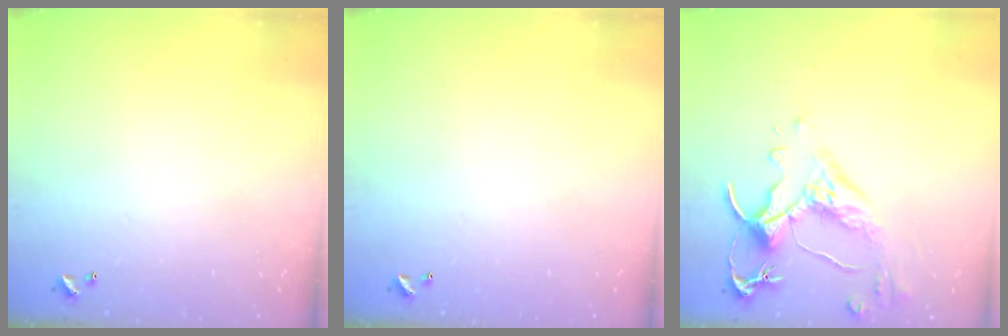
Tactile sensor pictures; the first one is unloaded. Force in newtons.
{"total": 0.0}
{"total": 2.5, "press": 2.2, "slide": 1.3}